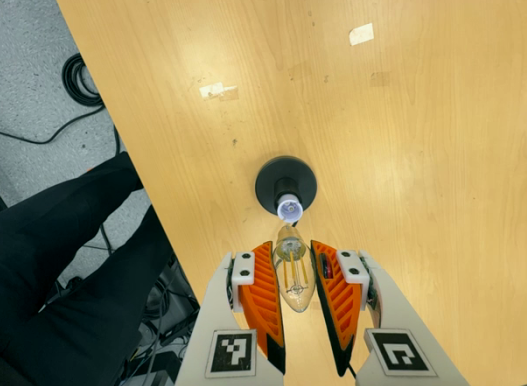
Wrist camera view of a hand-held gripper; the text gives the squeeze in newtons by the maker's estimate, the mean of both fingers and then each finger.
{"total": 13.5, "left": 14.0, "right": 13.0}